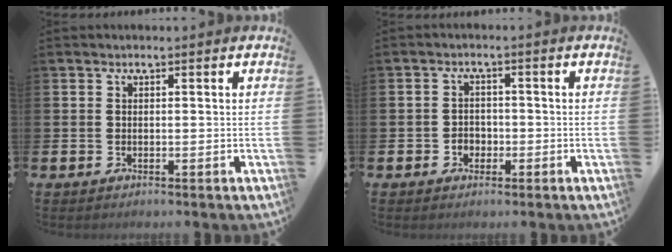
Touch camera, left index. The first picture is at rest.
{"total": 2.1, "force": [-0.9, 1.8, 0.7], "torque": [-0.015, 0.004, -0.021]}